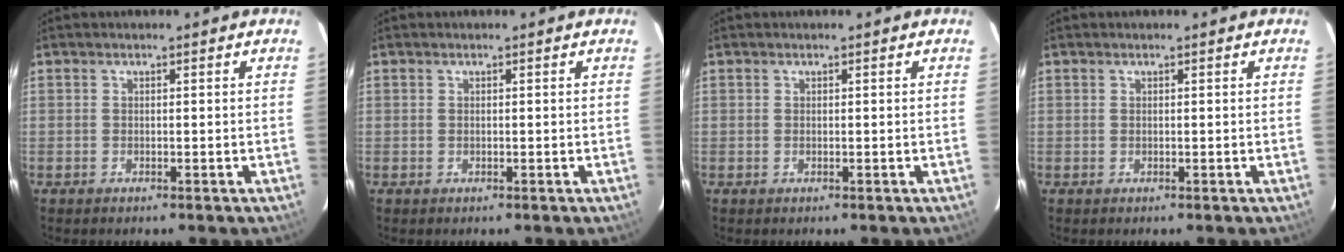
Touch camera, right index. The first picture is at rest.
{"total": 0.0}
{"total": 0.0}
{"total": 0.0}